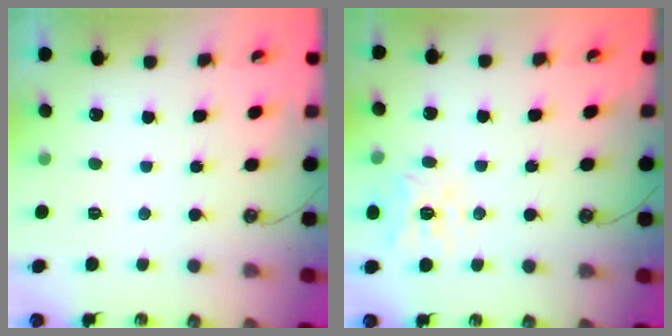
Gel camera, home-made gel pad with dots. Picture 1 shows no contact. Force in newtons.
{"total": 12.7, "press": 12.6, "slide": 1.5}